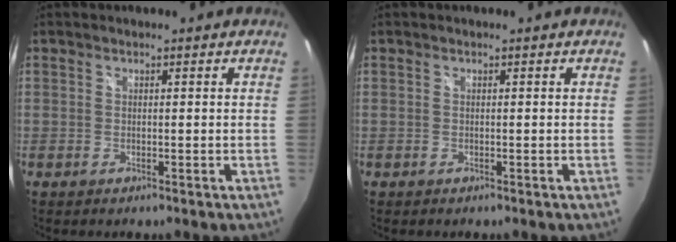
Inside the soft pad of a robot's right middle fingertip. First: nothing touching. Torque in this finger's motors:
{"motor_torque": [-0.19, -0.04, -0.03, 0.00]}